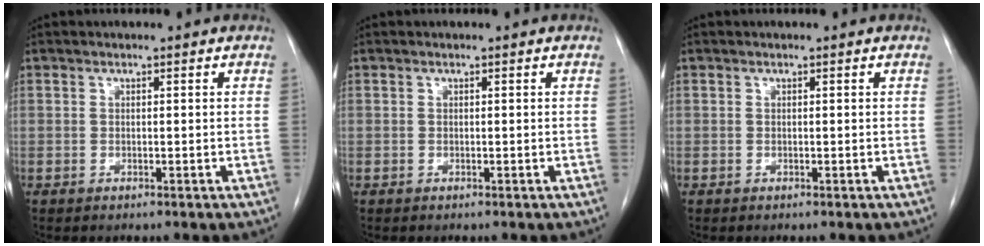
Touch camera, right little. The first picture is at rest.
{"total": 0.0}
{"total": 0.0}